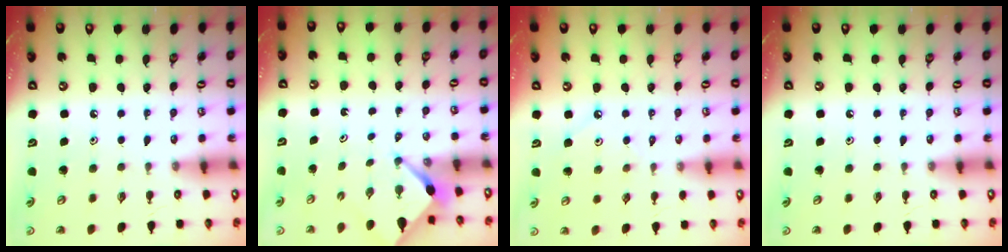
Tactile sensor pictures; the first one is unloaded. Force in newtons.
{"total": 2.5, "press": 2.4, "slide": 0.3}
{"total": 2.2, "press": 2.2, "slide": 0.3}
{"total": 0.0}